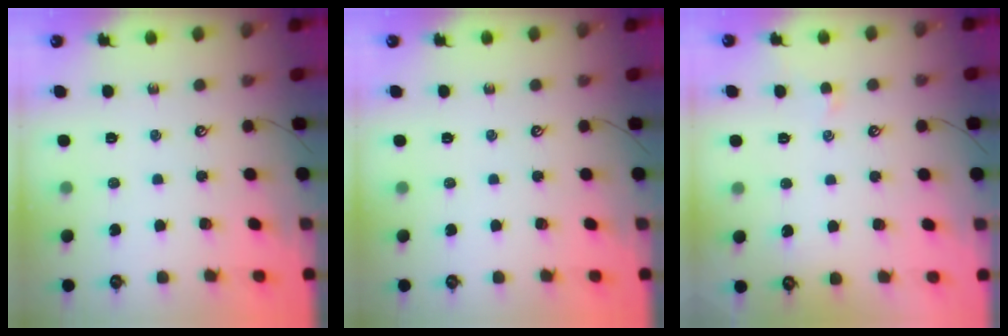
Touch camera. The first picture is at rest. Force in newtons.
{"total": 0.0}
{"total": 0.0}